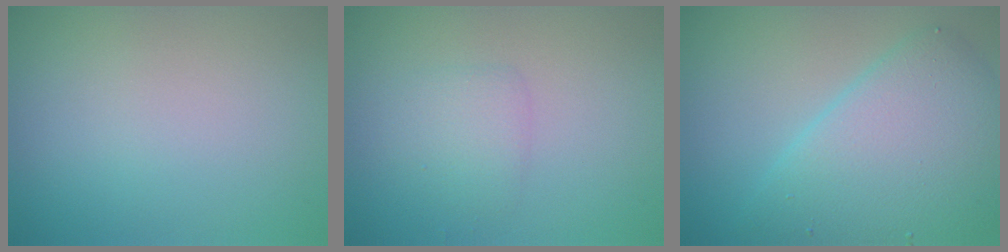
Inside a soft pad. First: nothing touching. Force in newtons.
{"total": 1.7, "press": 1.7, "slide": 0.0}
{"total": 7.9, "press": 7.9, "slide": 0.4}